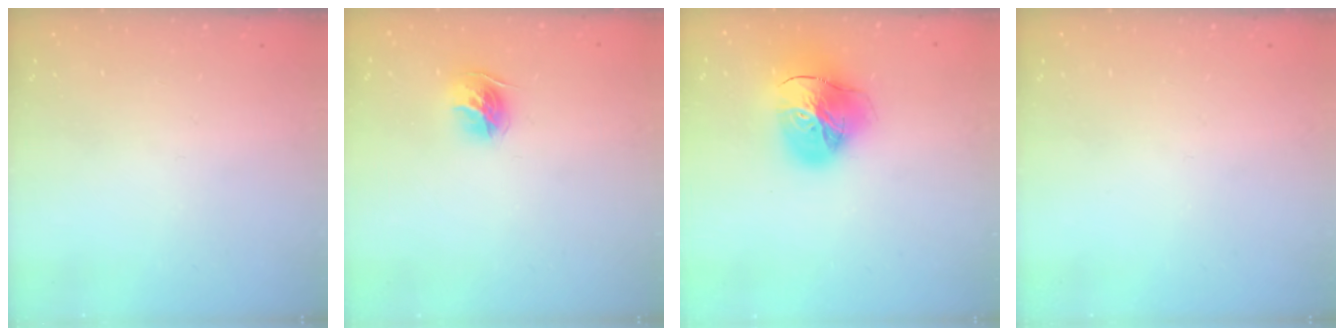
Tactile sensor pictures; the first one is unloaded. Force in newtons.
{"total": 10.3, "press": 10.3, "slide": 0.6}
{"total": 23.3, "press": 23.2, "slide": 2.4}
{"total": 0.0}